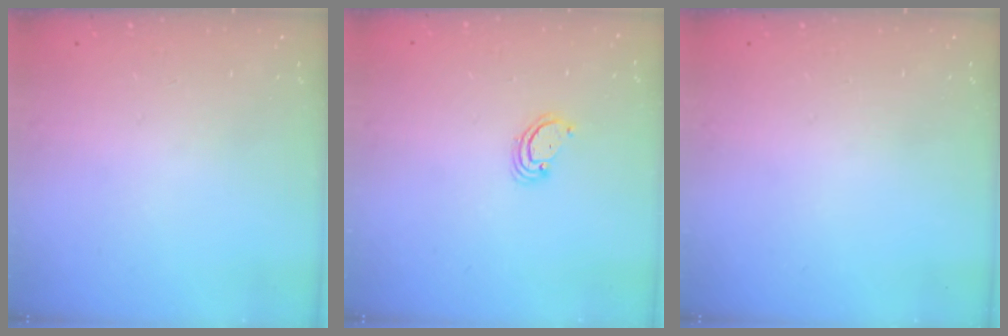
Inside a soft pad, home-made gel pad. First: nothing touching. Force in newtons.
{"total": 2.6, "press": 2.6, "slide": 0.2}
{"total": 0.0}